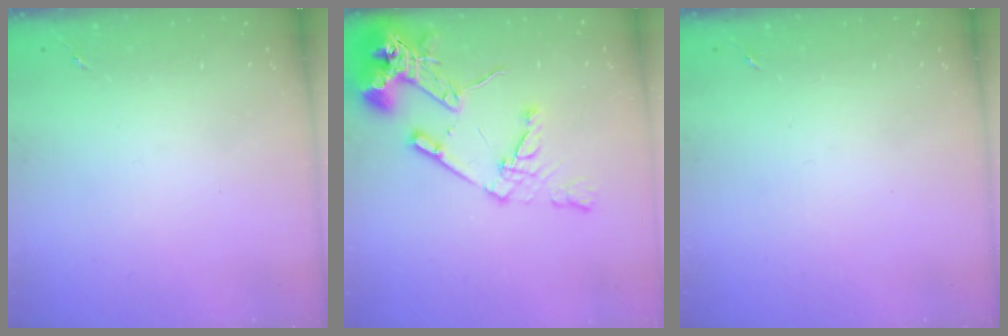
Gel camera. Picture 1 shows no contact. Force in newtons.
{"total": 16.7, "press": 16.5, "slide": 2.1}
{"total": 0.0}